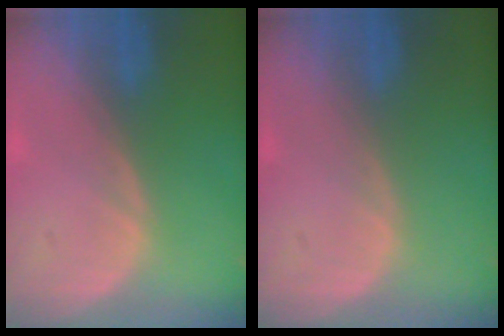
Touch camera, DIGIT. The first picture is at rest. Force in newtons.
{"total": 0.0}